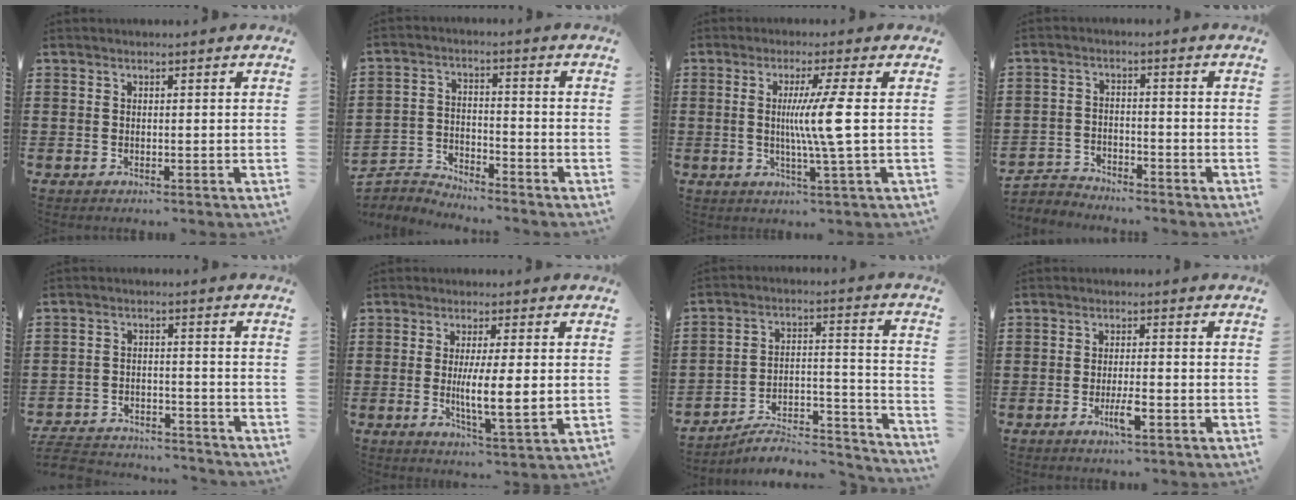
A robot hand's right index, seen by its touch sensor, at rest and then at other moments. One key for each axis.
{"total": 3.9, "fx": -3.9, "fy": 0.3, "fz": -0.4, "tx": -0.016, "ty": -0.004, "tz": -0.088}
{"total": 7.4, "fx": 0.5, "fy": -1.1, "fz": 7.3, "tx": -0.133, "ty": -0.007, "tz": -0.001}
{"total": 3.1, "fx": -3.0, "fy": 0.4, "fz": -0.3, "tx": -0.003, "ty": 0.000, "tz": -0.066}
{"total": 5.1, "fx": -5.0, "fy": 0.5, "fz": 0.6, "tx": -0.024, "ty": -0.003, "tz": -0.105}
{"total": 6.1, "fx": 0.2, "fy": 0.9, "fz": 6.0, "tx": -0.101, "ty": -0.007, "tz": 0.000}
{"total": 6.0, "fx": -5.2, "fy": 1.8, "fz": 2.3, "tx": -0.035, "ty": 0.000, "tz": -0.100}
{"total": 3.7, "fx": -1.6, "fy": 0.5, "fz": 3.3, "tx": -0.061, "ty": -0.004, "tz": -0.029}